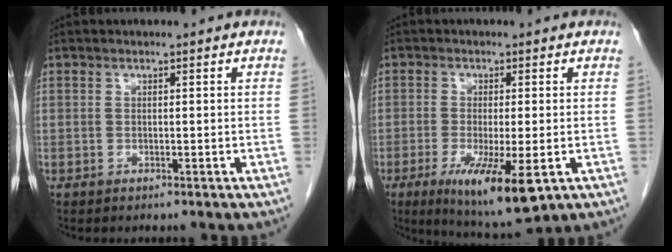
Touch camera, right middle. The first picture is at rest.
{"total": 10.4, "force": [-4.2, 2.0, 9.3], "torque": [-0.157, -0.030, -0.061]}